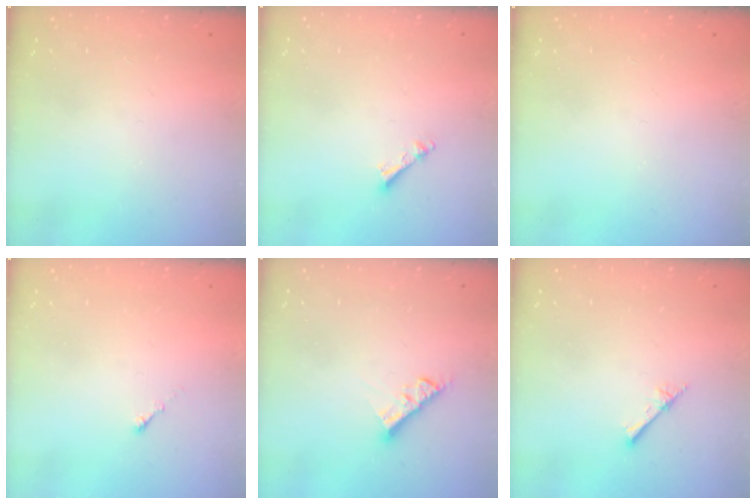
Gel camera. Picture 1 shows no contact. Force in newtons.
{"total": 3.3, "press": 3.3, "slide": 0.1}
{"total": 0.0}
{"total": 0.0}
{"total": 6.1, "press": 6.1, "slide": 0.4}
{"total": 2.4, "press": 2.4, "slide": 0.3}